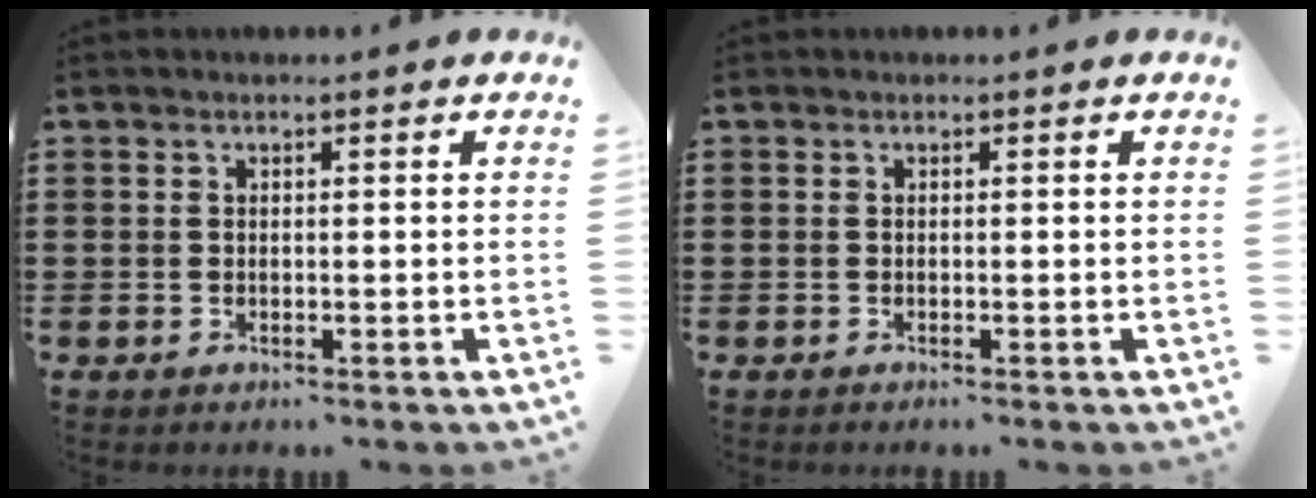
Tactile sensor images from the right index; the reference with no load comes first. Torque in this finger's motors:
{"motor_torque": [0.04, 0.62, 0.24, 0.07]}